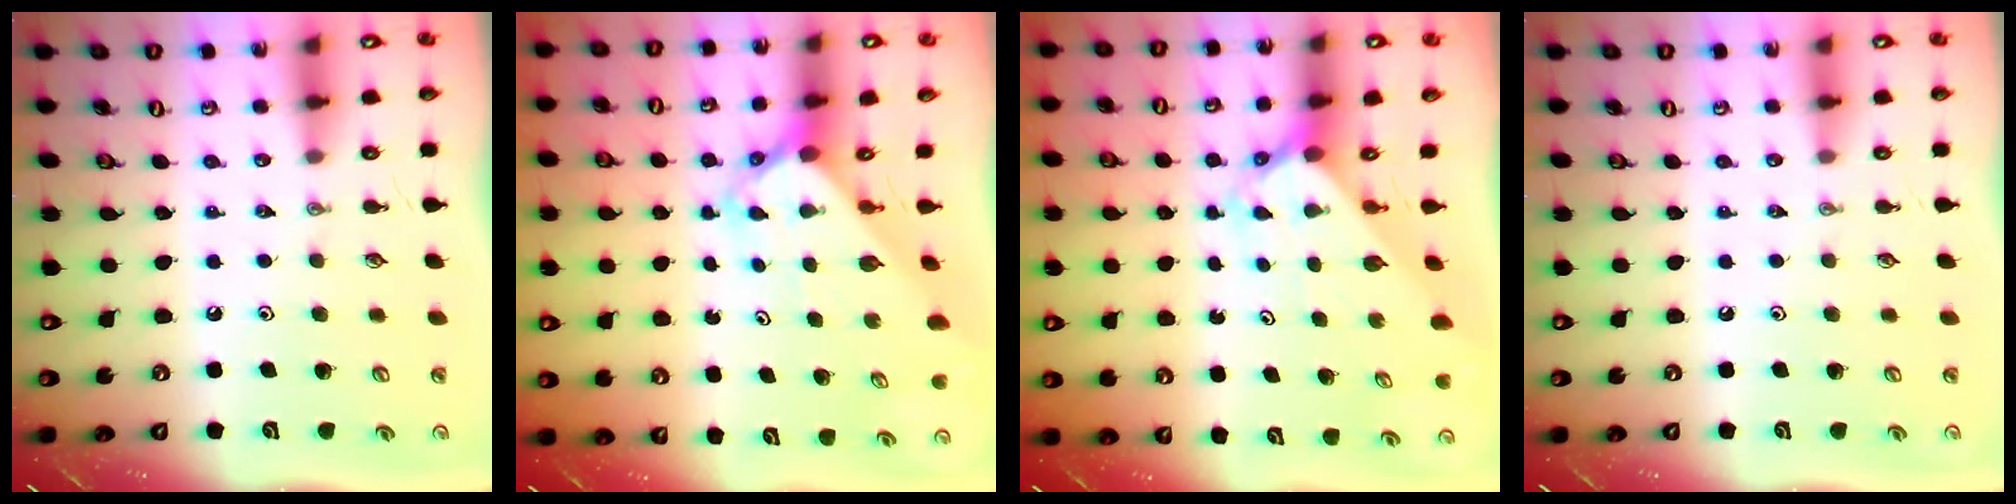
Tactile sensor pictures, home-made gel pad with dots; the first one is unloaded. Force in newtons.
{"total": 2.5, "press": 2.5, "slide": 0.2}
{"total": 2.2, "press": 2.2, "slide": 0.2}
{"total": 0.0}